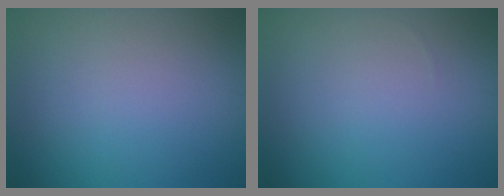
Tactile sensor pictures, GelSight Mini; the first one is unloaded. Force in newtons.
{"total": 0.0}